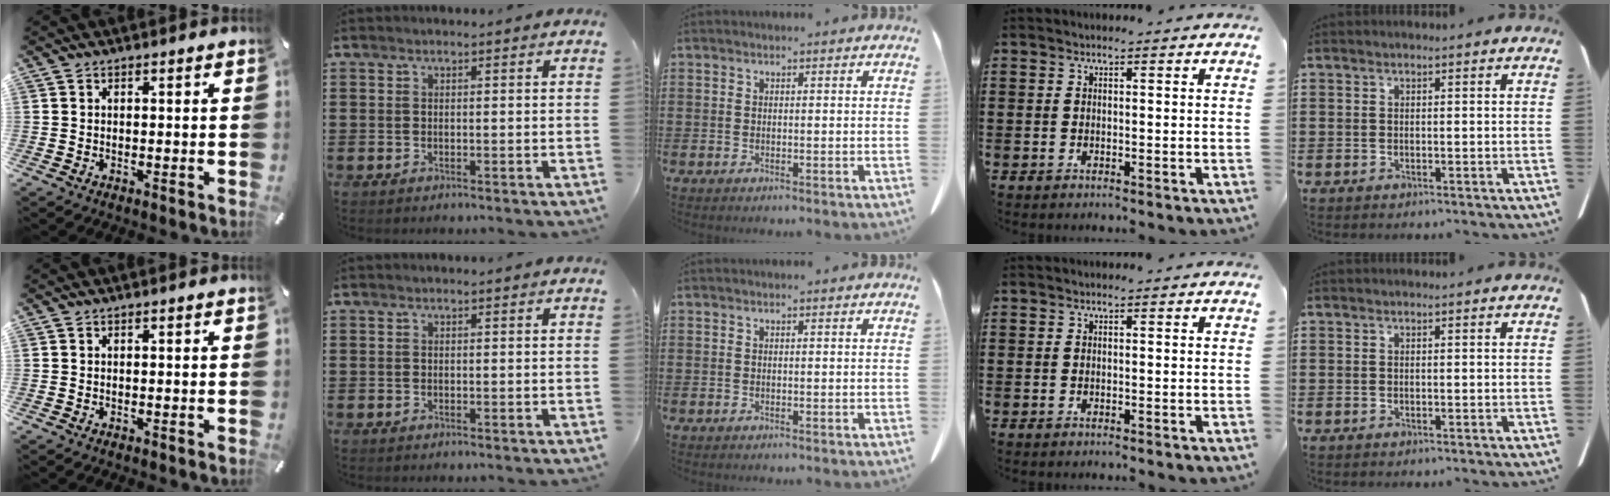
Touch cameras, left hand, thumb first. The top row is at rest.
{}